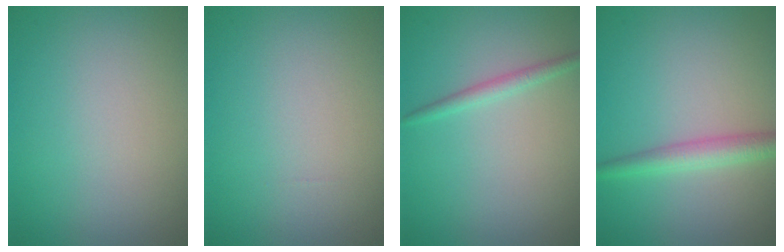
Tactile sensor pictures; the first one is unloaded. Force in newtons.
{"total": 0.0}
{"total": 1.3, "press": 1.3, "slide": 0.1}
{"total": 2.7, "press": 2.7, "slide": 0.1}